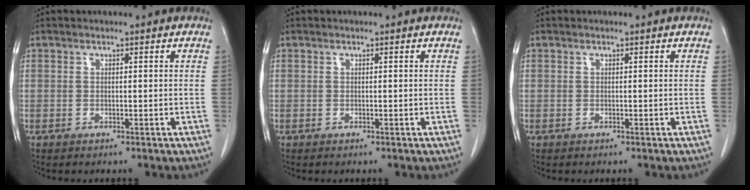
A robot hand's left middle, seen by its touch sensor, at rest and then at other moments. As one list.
[{"total": 0.0}, {"total": 0.0}]